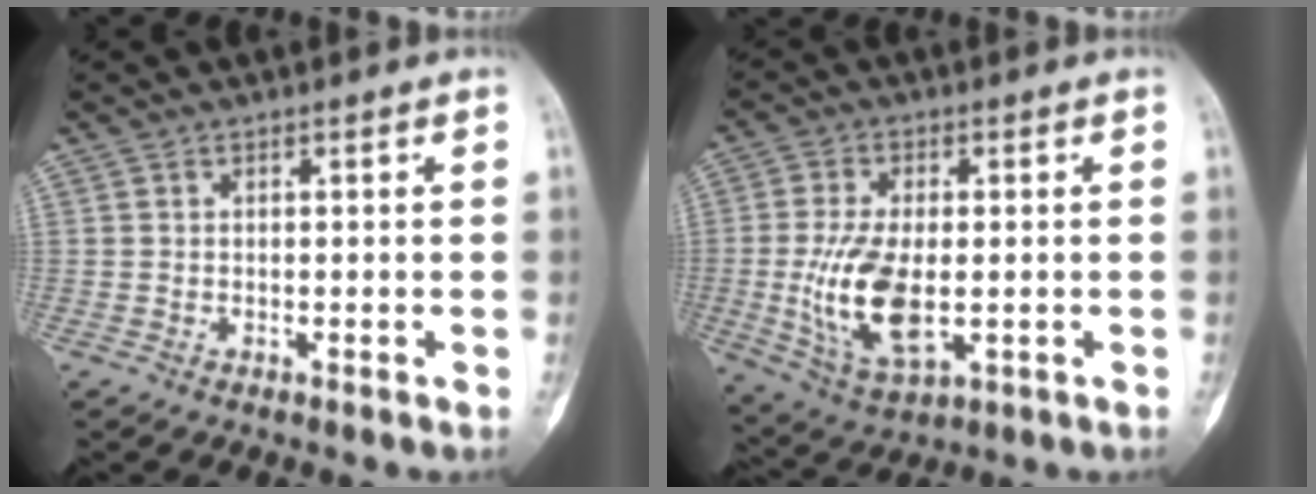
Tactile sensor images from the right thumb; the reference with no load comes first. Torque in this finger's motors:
{"motor_torque": [1.96, 0.45, 0.86, -1.28, 0.34]}